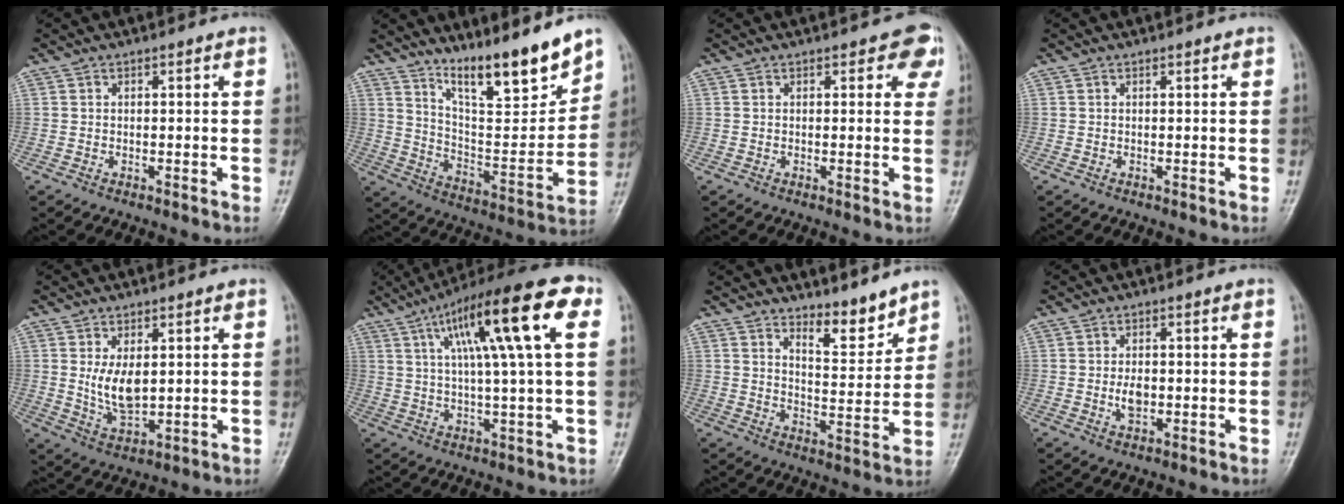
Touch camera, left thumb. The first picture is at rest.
{"total": 15.5, "force": [12.3, 2.6, 9.0], "torque": [-0.117, -0.087, 0.218]}
{"total": 4.3, "force": [2.3, 2.4, 2.7], "torque": [0.007, -0.004, 0.017]}
{"total": 0.0}
{"total": 6.8, "force": [1.1, 3.6, 5.7], "torque": [-0.090, -0.015, 0.031]}
{"total": 18.6, "force": [6.6, 3.2, 17.1], "torque": [-0.270, 0.014, 0.096]}
{"total": 6.6, "force": [5.7, 1.6, 2.9], "torque": [-0.030, -0.060, 0.098]}
{"total": 3.2, "force": [-0.4, 2.0, 2.5], "torque": [-0.040, -0.001, -0.007]}